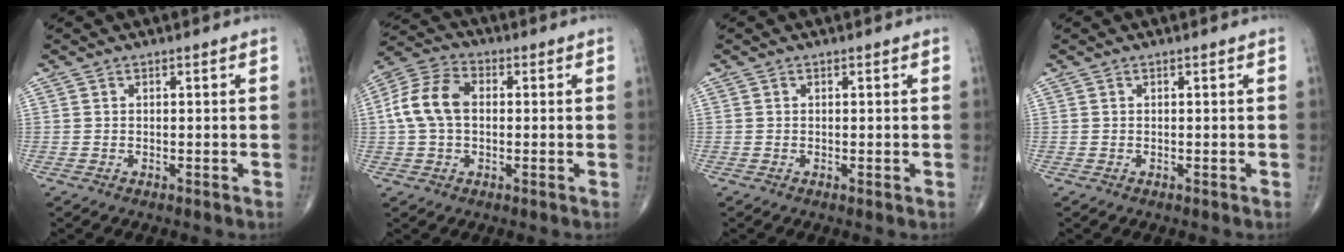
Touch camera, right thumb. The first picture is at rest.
{"total": 9.9, "force": [0.5, 6.7, 7.3], "torque": [-0.149, 0.029, 0.002]}
{"total": 0.0}
{"total": 0.0}